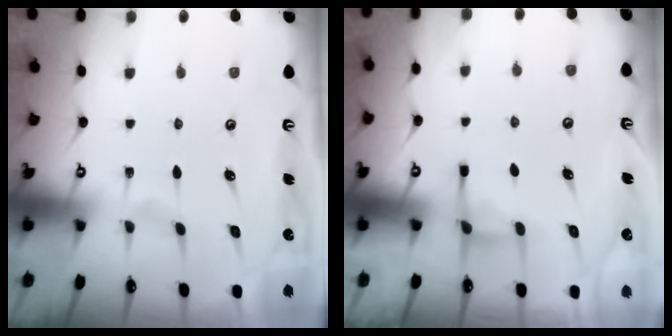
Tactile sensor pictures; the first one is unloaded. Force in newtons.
{"total": 3.9, "press": 3.9, "slide": 0.5}